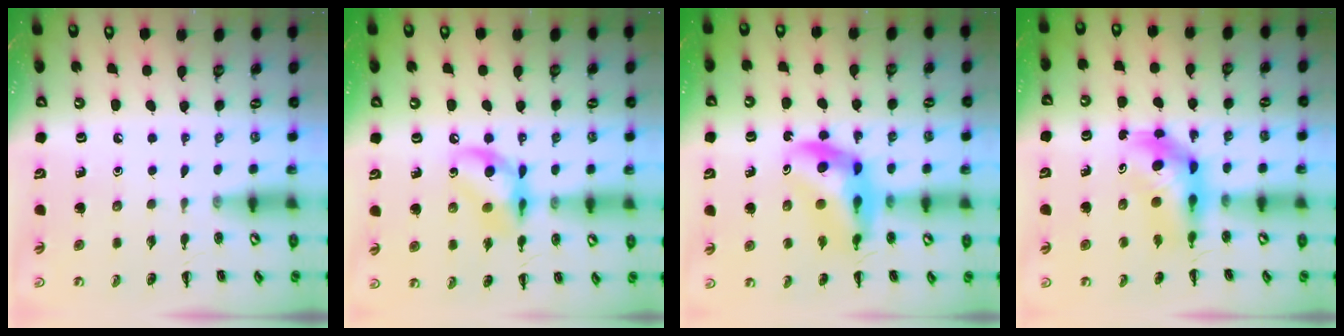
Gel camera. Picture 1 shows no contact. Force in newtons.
{"total": 13.0, "press": 12.8, "slide": 2.3}
{"total": 12.4, "press": 11.9, "slide": 3.4}
{"total": 6.3, "press": 6.1, "slide": 1.4}